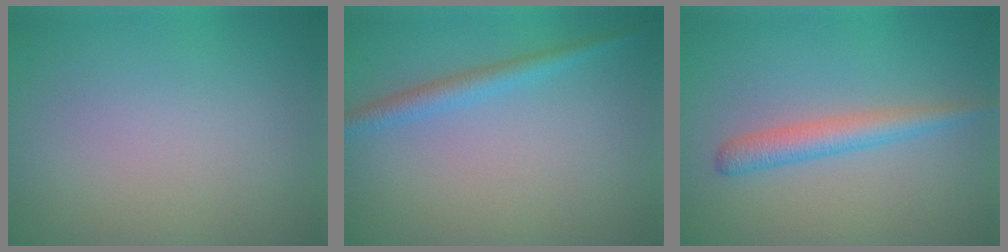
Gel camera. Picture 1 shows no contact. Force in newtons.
{"total": 2.1, "press": 2.1, "slide": 0.1}
{"total": 2.8, "press": 2.8, "slide": 0.2}